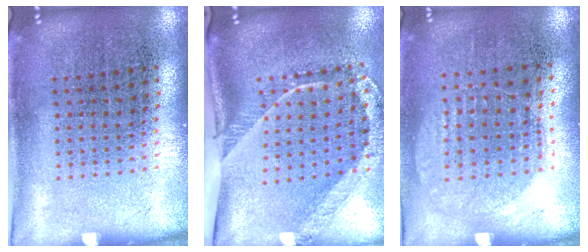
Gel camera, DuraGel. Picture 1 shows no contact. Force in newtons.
{"total": 2.5, "press": 1.6, "slide": 1.9}
{"total": 1.0, "press": 0.9, "slide": 0.4}